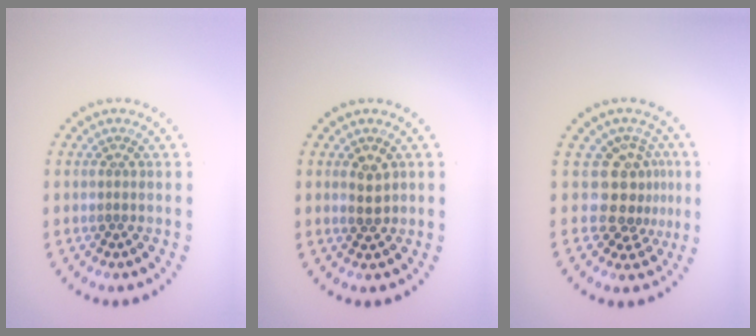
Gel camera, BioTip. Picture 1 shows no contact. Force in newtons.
{"total": 1.8, "press": 1.8, "slide": 0.3}
{"total": 3.7, "press": 2.6, "slide": 2.6}